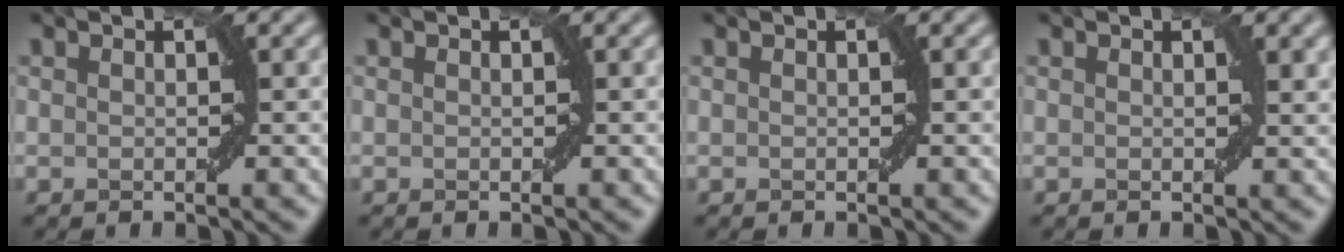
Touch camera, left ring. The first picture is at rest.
{"total": 0.0}
{"total": 0.0}
{"total": 0.7, "force": [0.4, 0.2, 0.6], "torque": [-0.004, -0.004, 0.007]}